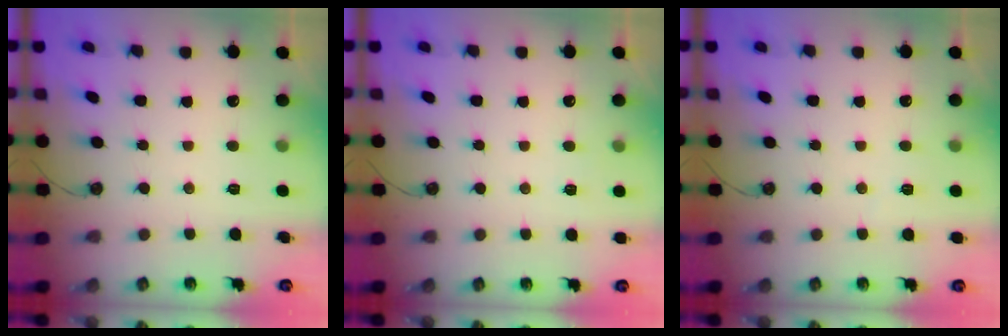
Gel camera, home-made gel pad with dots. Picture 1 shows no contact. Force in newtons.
{"total": 2.6, "press": 1.9, "slide": 1.8}
{"total": 2.6, "press": 2.5, "slide": 0.7}